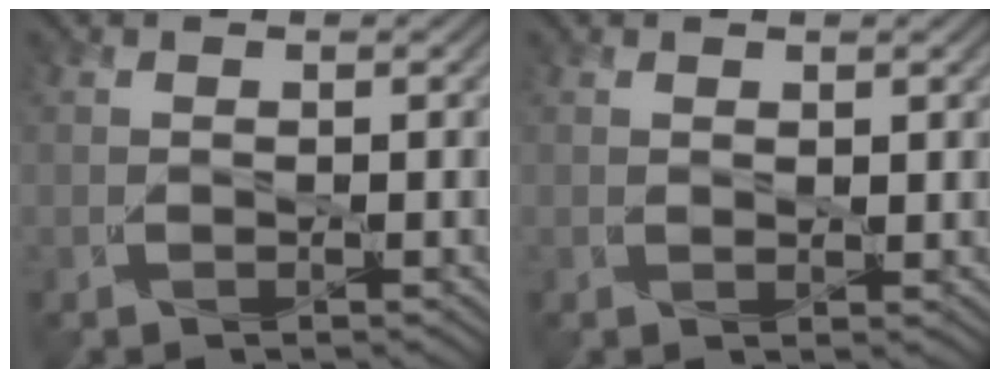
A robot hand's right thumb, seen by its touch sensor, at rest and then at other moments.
{"total": 0.9, "force": [0.8, 0.0, 0.5], "torque": [-0.013, 0.000, 0.018]}